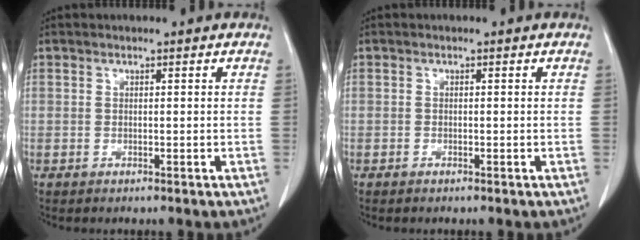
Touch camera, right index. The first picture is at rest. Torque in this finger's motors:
{"motor_torque": [-0.01, 0.02, -0.03, 0.01]}